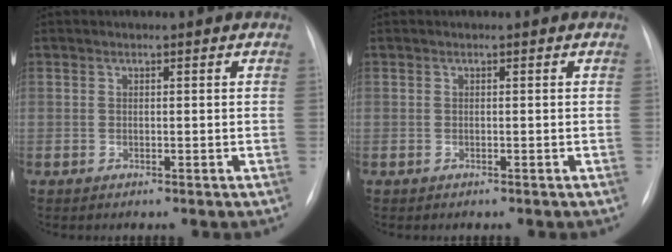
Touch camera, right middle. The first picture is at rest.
{"total": 0.0}